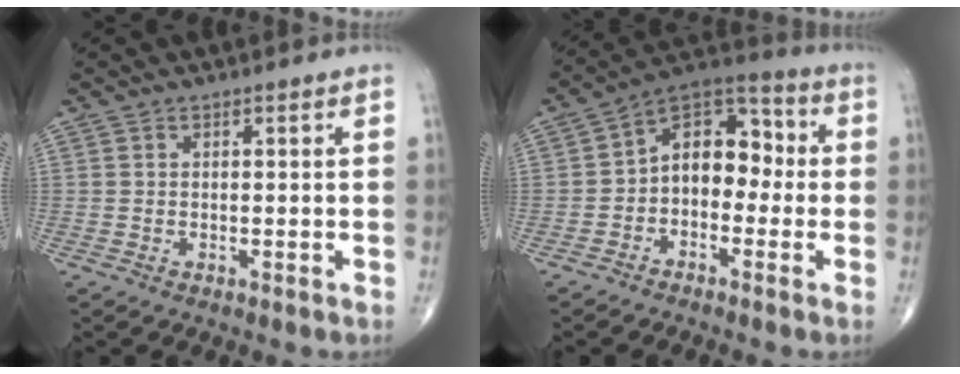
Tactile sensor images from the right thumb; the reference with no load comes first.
{"total": 11.1, "force": [-1.1, 7.5, 8.1], "torque": [-0.089, 0.045, -0.039]}